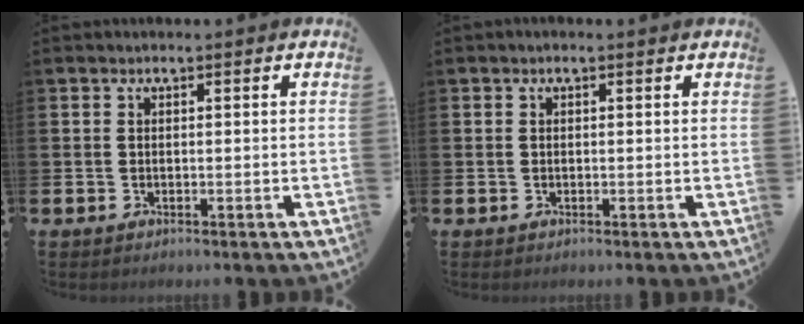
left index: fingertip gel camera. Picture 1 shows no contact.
{"total": 0.0}